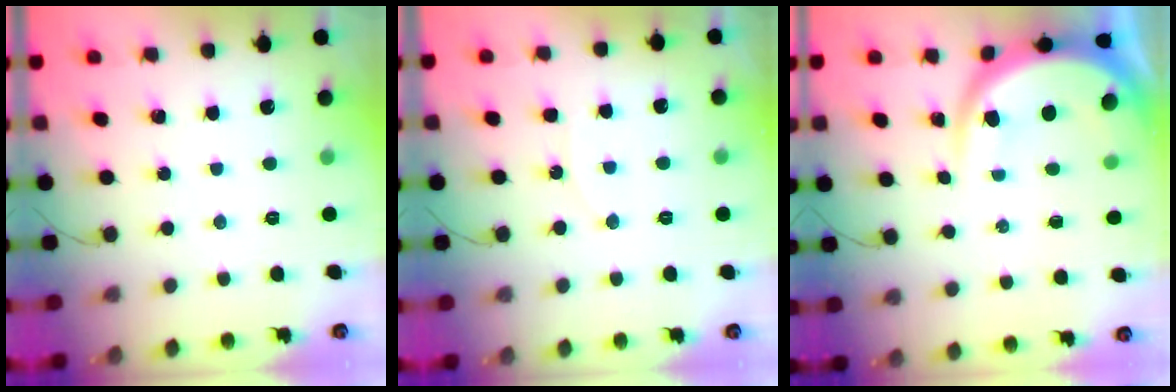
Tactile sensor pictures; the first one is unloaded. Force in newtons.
{"total": 7.9, "press": 7.8, "slide": 0.7}
{"total": 9.9, "press": 9.9, "slide": 1.2}